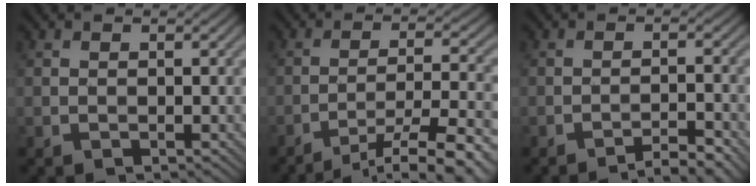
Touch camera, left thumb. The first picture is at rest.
{"total": 11.7, "force": [-8.5, 2.2, 7.6], "torque": [-0.124, 0.002, -0.120]}
{"total": 3.5, "force": [-2.8, 0.3, 2.1], "torque": [-0.030, 0.011, -0.049]}